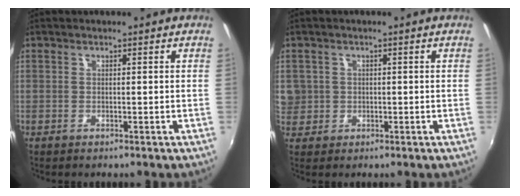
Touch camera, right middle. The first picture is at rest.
{"total": 6.3, "force": [0.0, 6.1, 1.6], "torque": [-0.049, 0.009, 0.007]}